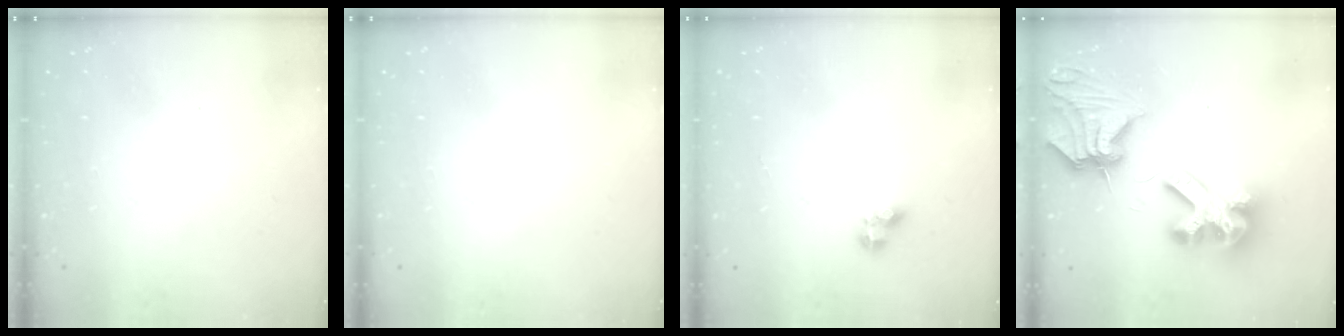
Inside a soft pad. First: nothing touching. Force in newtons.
{"total": 0.0}
{"total": 3.1, "press": 3.0, "slide": 0.4}
{"total": 16.4, "press": 16.3, "slide": 1.9}